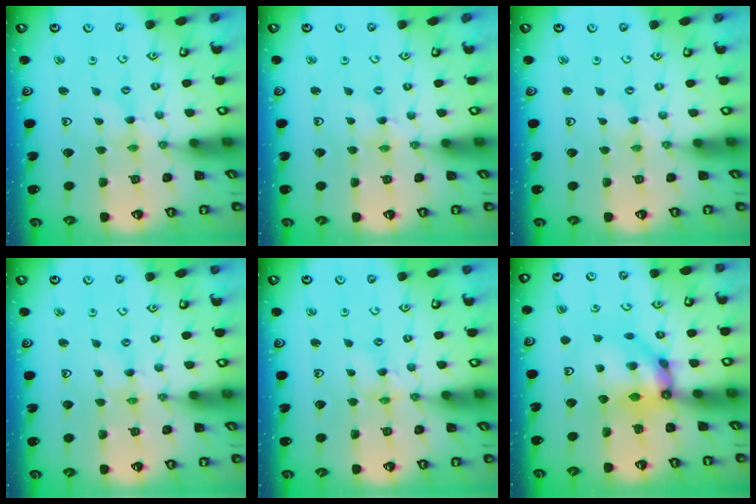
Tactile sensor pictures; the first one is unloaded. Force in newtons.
{"total": 2.0, "press": 2.0, "slide": 0.3}
{"total": 0.0}
{"total": 0.0}
{"total": 3.3, "press": 3.3, "slide": 0.3}
{"total": 10.3, "press": 10.2, "slide": 1.2}